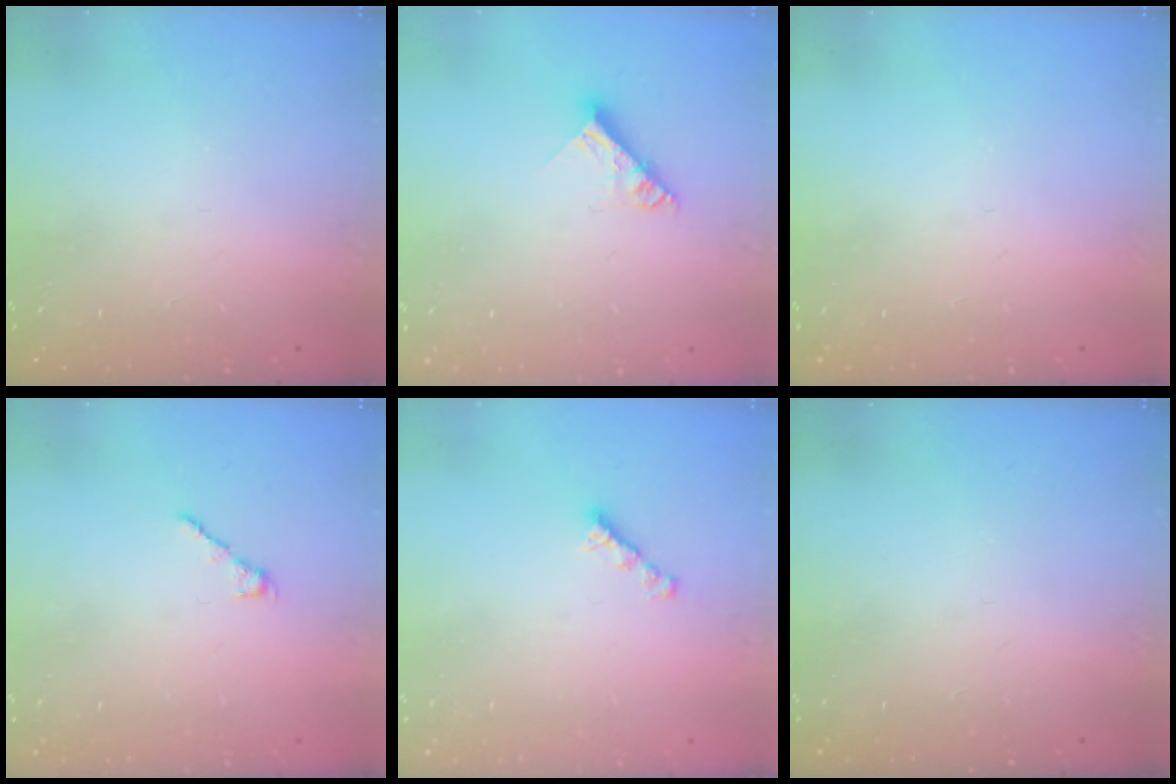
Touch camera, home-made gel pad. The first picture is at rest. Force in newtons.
{"total": 7.9, "press": 7.9, "slide": 0.8}
{"total": 0.0}
{"total": 1.7, "press": 1.5, "slide": 0.6}
{"total": 2.7, "press": 2.7, "slide": 0.2}
{"total": 0.0}